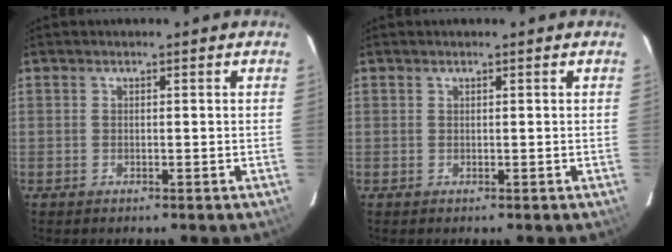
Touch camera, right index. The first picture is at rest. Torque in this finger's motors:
{"motor_torque": [0.14, 0.08, 0.04, -0.01]}